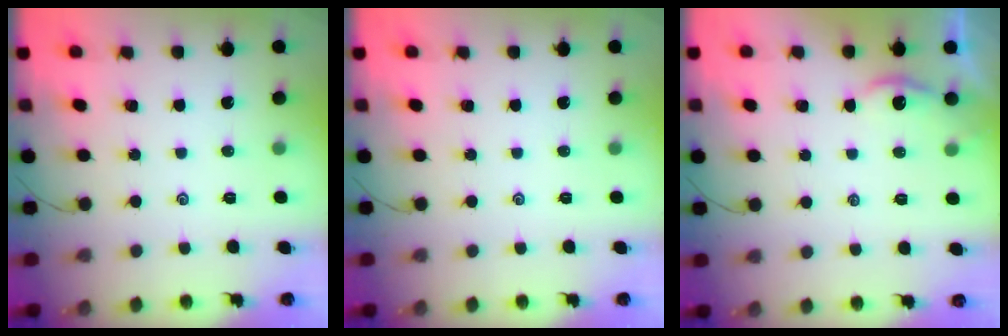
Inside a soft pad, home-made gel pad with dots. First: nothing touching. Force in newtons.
{"total": 0.0}
{"total": 2.4, "press": 2.4, "slide": 0.1}